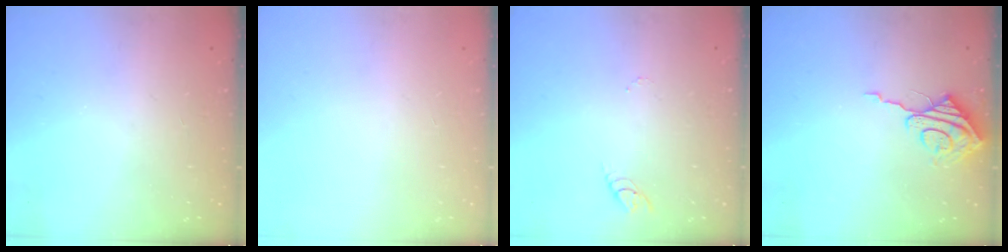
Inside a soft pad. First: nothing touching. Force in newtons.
{"total": 0.0}
{"total": 2.8, "press": 2.8, "slide": 0.2}
{"total": 8.3, "press": 8.3, "slide": 0.4}